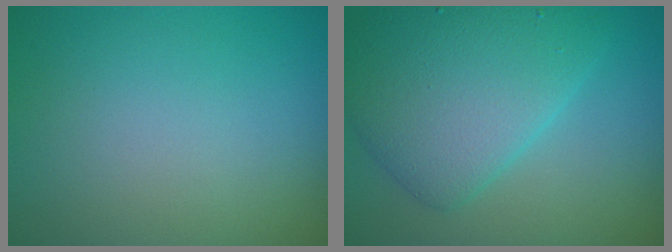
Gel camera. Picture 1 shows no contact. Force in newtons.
{"total": 6.6, "press": 6.6, "slide": 0.1}